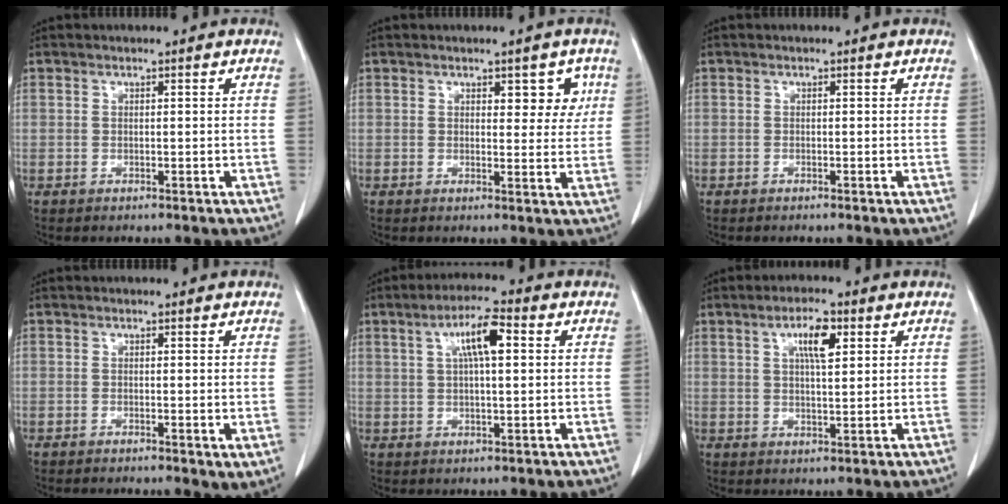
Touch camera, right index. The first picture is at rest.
{"total": 4.2, "force": [1.8, 2.3, 3.1], "torque": [-0.021, 0.001, 0.021]}
{"total": 0.0}
{"total": 1.9, "force": [-0.3, 0.7, 1.8], "torque": [-0.025, -0.006, -0.005]}
{"total": 7.0, "force": [2.1, 1.4, 6.6], "torque": [-0.117, 0.016, 0.036]}
{"total": 5.5, "force": [2.3, 1.4, 4.8], "torque": [-0.085, 0.003, 0.039]}